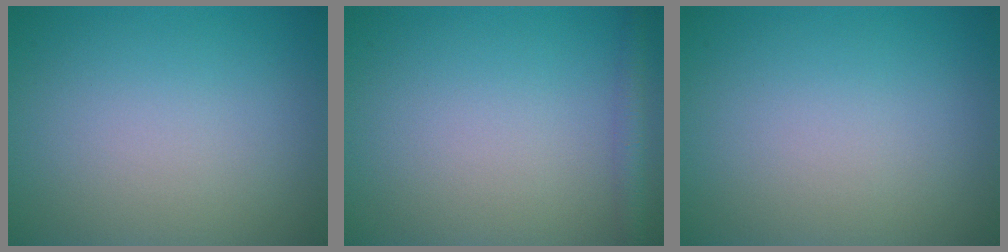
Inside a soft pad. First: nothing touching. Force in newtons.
{"total": 1.8, "press": 1.8, "slide": 0.1}
{"total": 0.0}